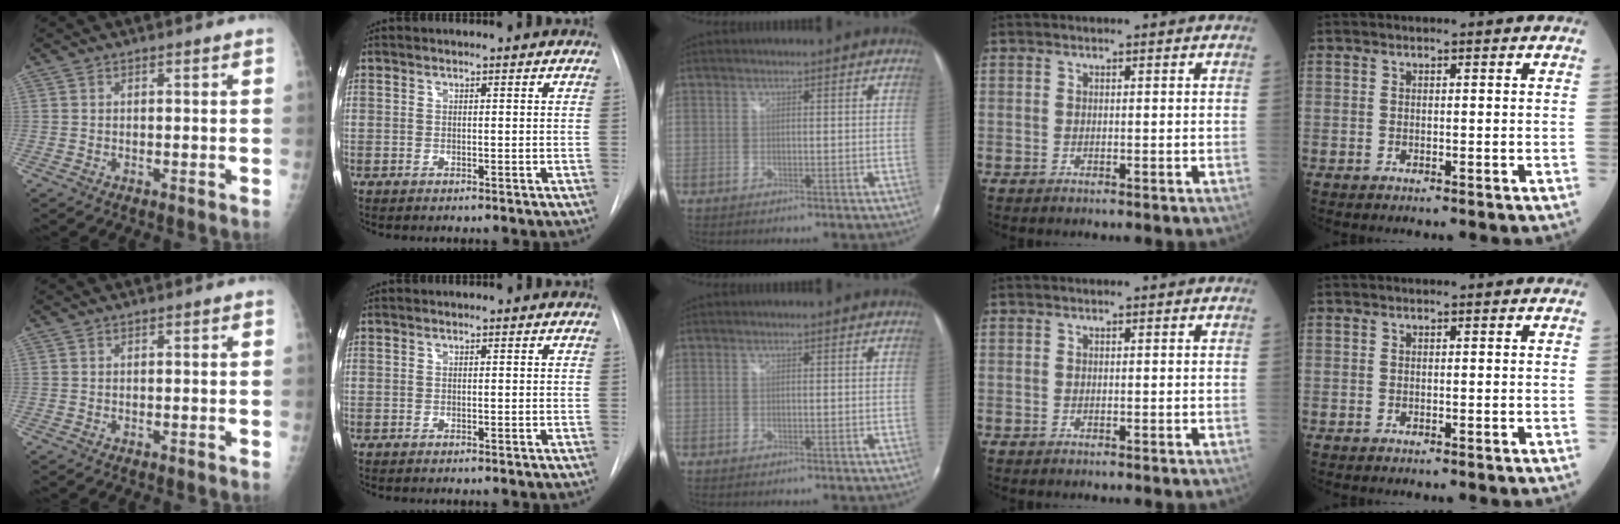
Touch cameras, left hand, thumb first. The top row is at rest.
{}